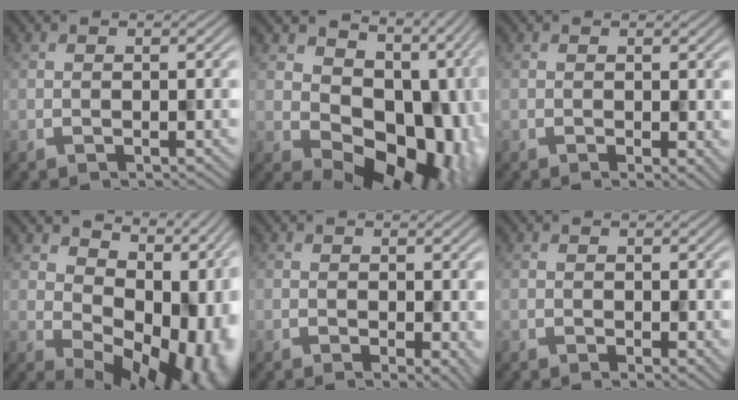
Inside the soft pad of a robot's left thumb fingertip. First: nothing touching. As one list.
[{"total": 15.9, "force": [1.2, 11.3, 11.0], "torque": [-0.136, -0.043, 0.059]}, {"total": 1.8, "force": [-0.5, 0.6, 1.7], "torque": [-0.030, -0.003, -0.001]}, {"total": 15.1, "force": [1.7, 10.0, 11.3], "torque": [-0.119, -0.034, 0.081]}, {"total": 2.5, "force": [-0.5, 0.9, 2.3], "torque": [-0.035, -0.006, 0.004]}, {"total": 1.5, "force": [-0.2, 0.6, 1.3], "torque": [-0.023, -0.005, 0.002]}]